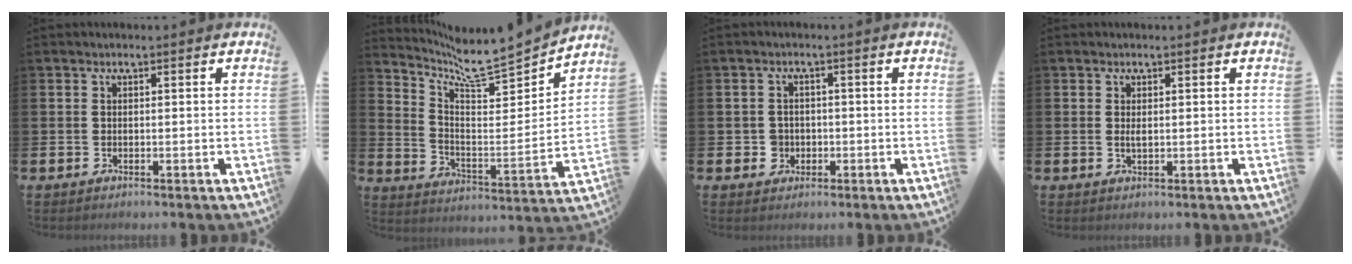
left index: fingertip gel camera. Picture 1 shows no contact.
{"total": 8.3, "force": [7.9, 0.9, 2.3], "torque": [-0.063, -0.078, 0.131]}
{"total": 2.4, "force": [-0.5, 2.4, 0.3], "torque": [-0.001, 0.001, -0.018]}
{"total": 0.9, "force": [0.3, 0.3, 0.8], "torque": [-0.015, 0.001, 0.004]}